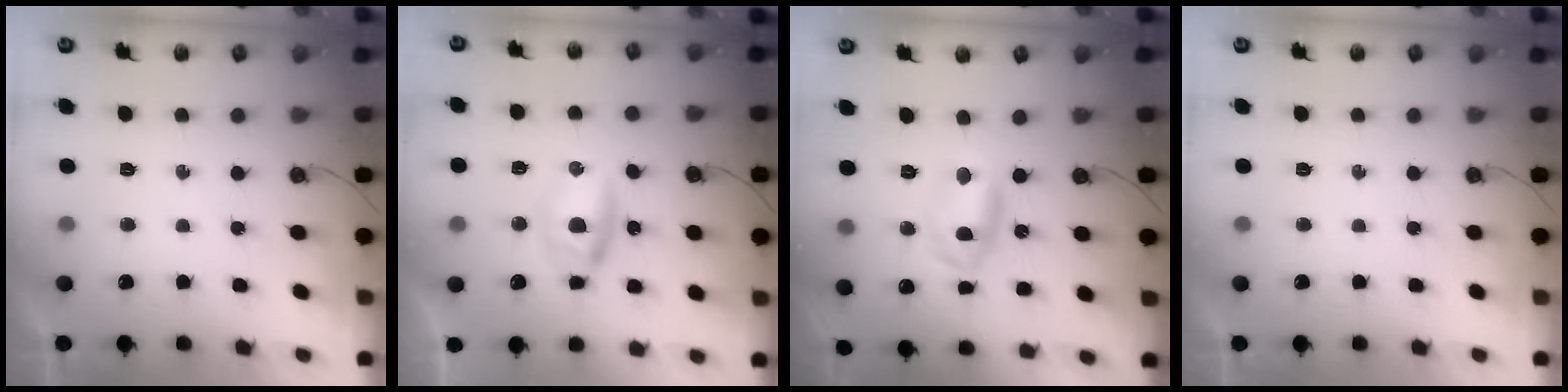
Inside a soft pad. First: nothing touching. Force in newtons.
{"total": 7.5, "press": 7.5, "slide": 1.0}
{"total": 15.3, "press": 6.4, "slide": 13.9}
{"total": 0.0}